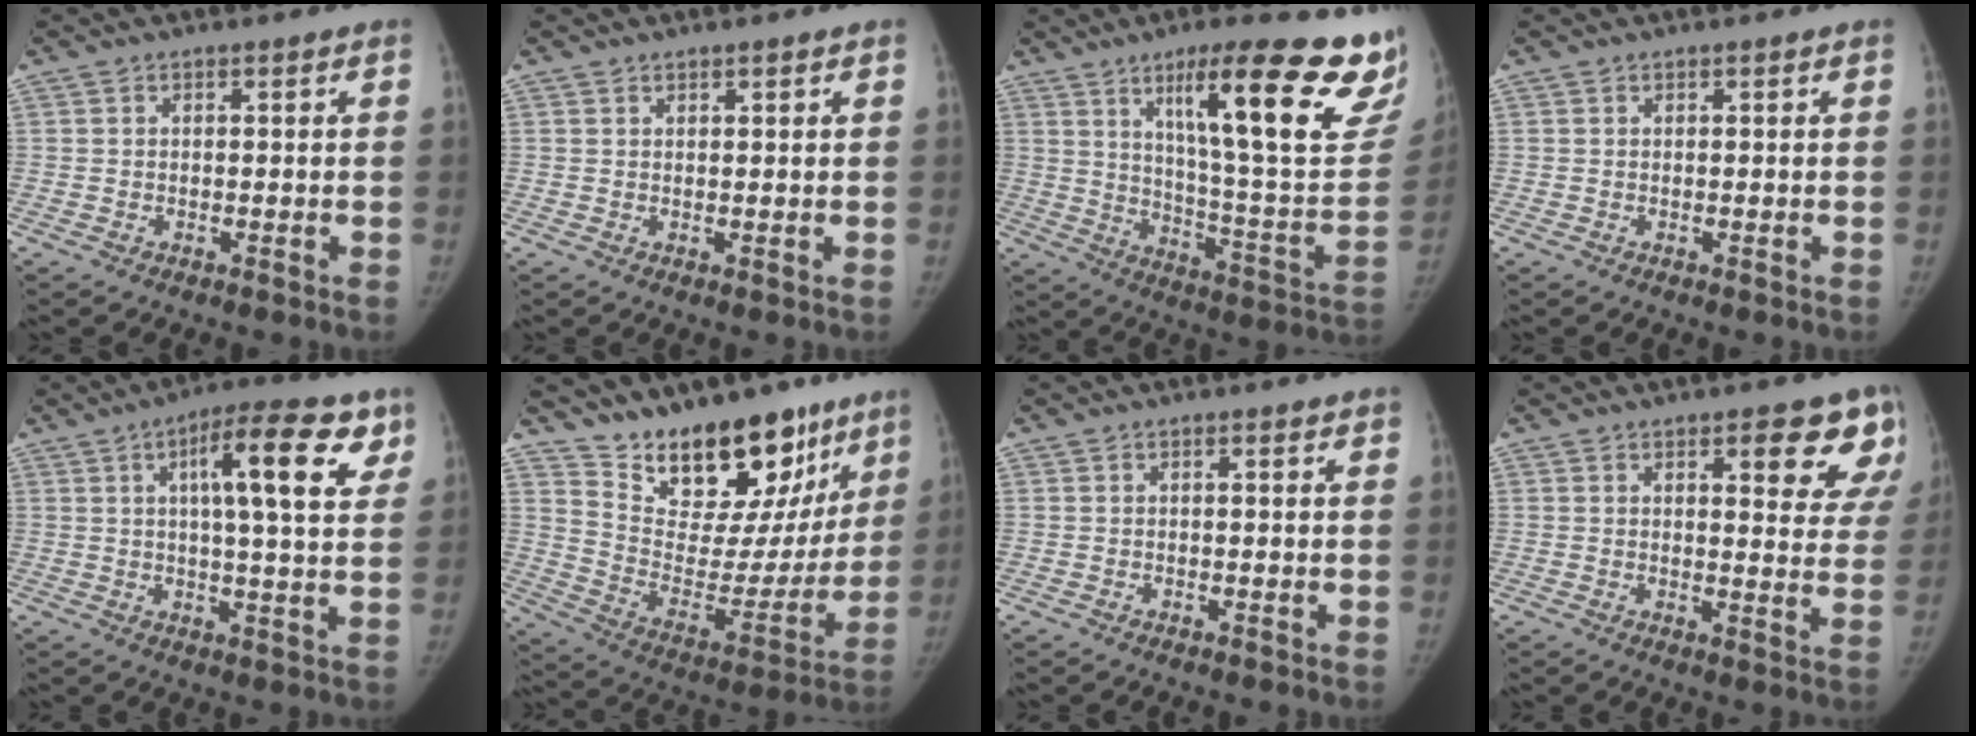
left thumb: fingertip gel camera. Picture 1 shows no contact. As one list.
[{"total": 0.8, "force": [0.7, 0.3, 0.3], "torque": [-0.001, -0.004, 0.010]}, {"total": 28.6, "force": [17.1, 5.0, 22.4], "torque": [-0.262, -0.073, 0.252]}, {"total": 0.0}, {"total": 15.0, "force": [6.1, 4.3, 13.0], "torque": [-0.163, -0.010, 0.081]}, {"total": 23.5, "force": [17.1, 11.1, 11.8], "torque": [-0.118, -0.101, 0.269]}, {"total": 0.8, "force": [0.4, 0.2, 0.7], "torque": [-0.010, 0.000, 0.004]}, {"total": 12.4, "force": [7.1, 4.6, 9.1], "torque": [-0.064, -0.036, 0.079]}]